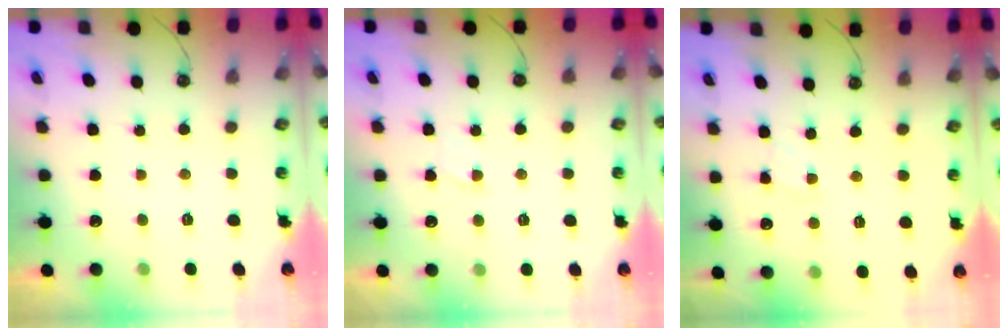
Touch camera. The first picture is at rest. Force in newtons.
{"total": 2.7, "press": 2.7, "slide": 0.4}
{"total": 1.4, "press": 1.4, "slide": 0.2}